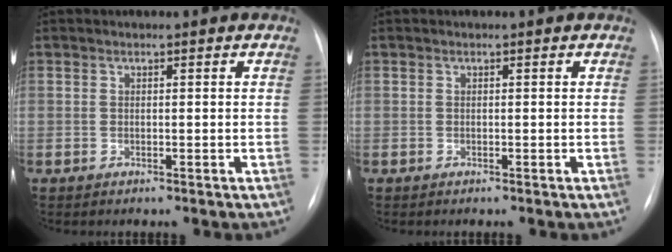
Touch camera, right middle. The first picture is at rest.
{"total": 0.0}